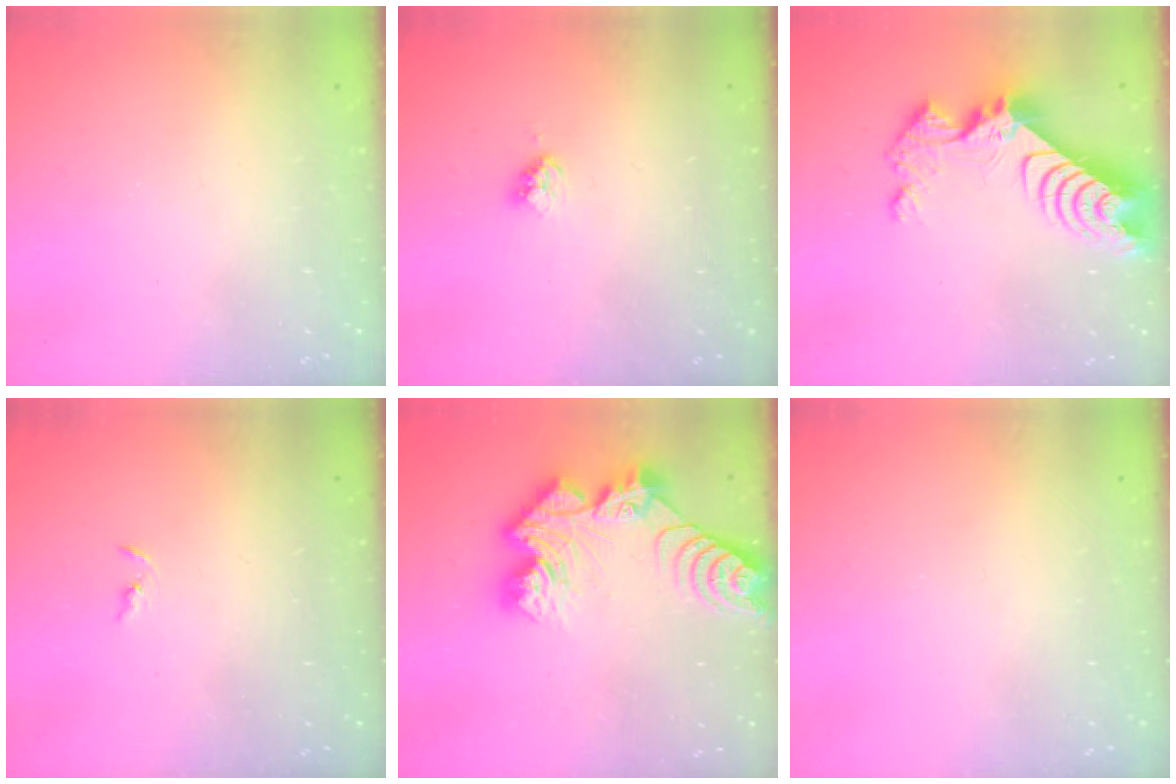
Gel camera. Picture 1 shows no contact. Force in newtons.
{"total": 2.4, "press": 2.3, "slide": 0.4}
{"total": 12.1, "press": 12.0, "slide": 1.1}
{"total": 2.1, "press": 2.1, "slide": 0.3}
{"total": 15.7, "press": 15.6, "slide": 1.2}
{"total": 0.0}